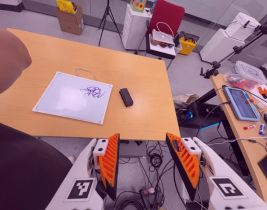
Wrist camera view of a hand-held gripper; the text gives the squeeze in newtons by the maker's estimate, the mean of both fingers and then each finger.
{"total": 0.0}